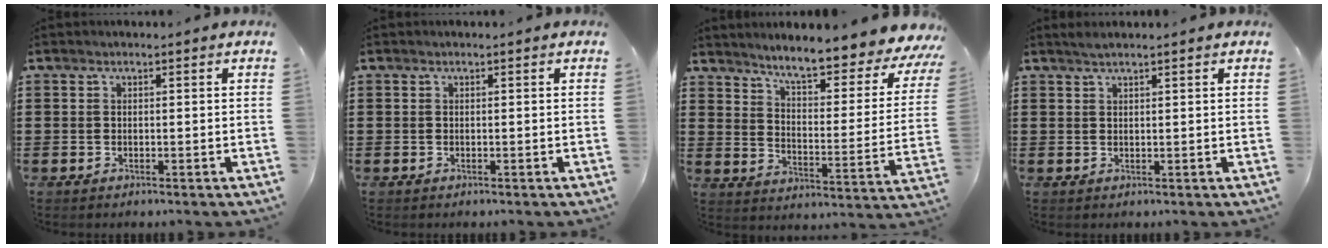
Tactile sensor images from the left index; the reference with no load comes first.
{"total": 0.0}
{"total": 6.9, "force": [5.9, -0.2, 3.6], "torque": [-0.086, -0.046, 0.093]}
{"total": 1.4, "force": [1.1, 0.0, 0.8], "torque": [-0.016, 0.002, 0.021]}